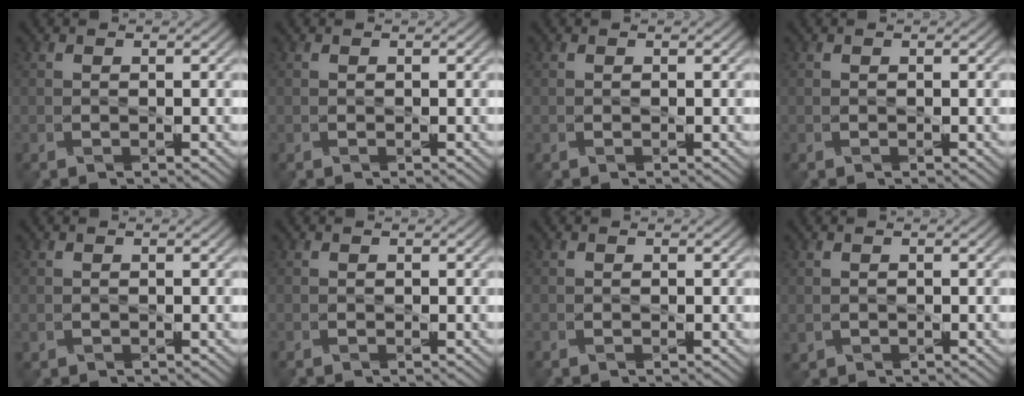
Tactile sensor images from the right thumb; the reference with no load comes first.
{"total": 0.0}
{"total": 0.0}
{"total": 0.0}
{"total": 0.0}
{"total": 0.0}
{"total": 0.0}
{"total": 0.6, "force": [0.0, 0.6, 0.2], "torque": [-0.009, -0.006, 0.006]}